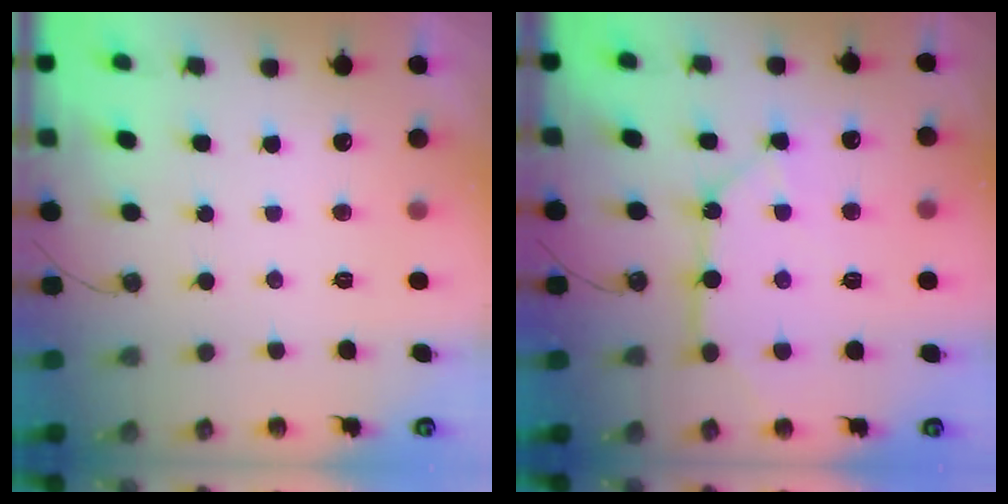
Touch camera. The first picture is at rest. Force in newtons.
{"total": 12.8, "press": 12.7, "slide": 1.5}